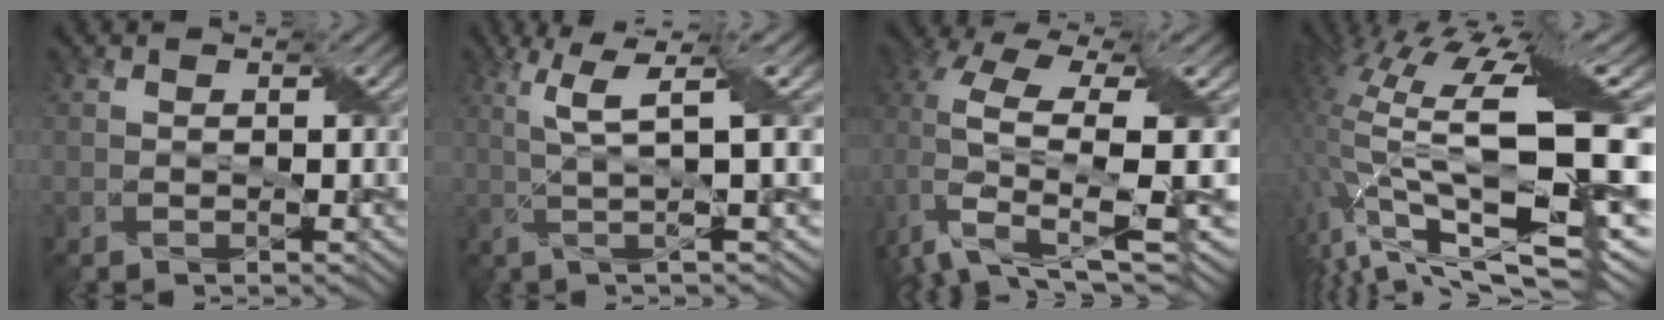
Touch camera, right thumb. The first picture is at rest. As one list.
[{"total": 7.7, "force": [1.1, 0.9, 7.6], "torque": [-0.141, 0.011, 0.023]}, {"total": 12.8, "force": [2.6, 4.2, 11.8], "torque": [-0.264, -0.003, 0.057]}, {"total": 18.2, "force": [0.4, 7.3, 16.6], "torque": [-0.351, -0.035, 0.021]}]